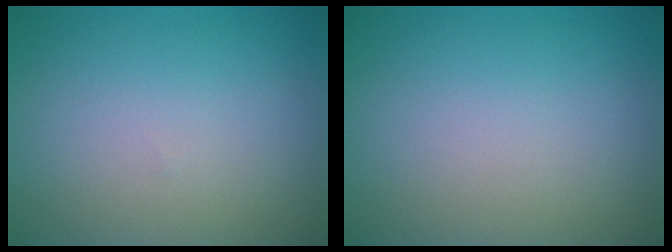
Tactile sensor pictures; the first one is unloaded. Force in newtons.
{"total": 0.0}